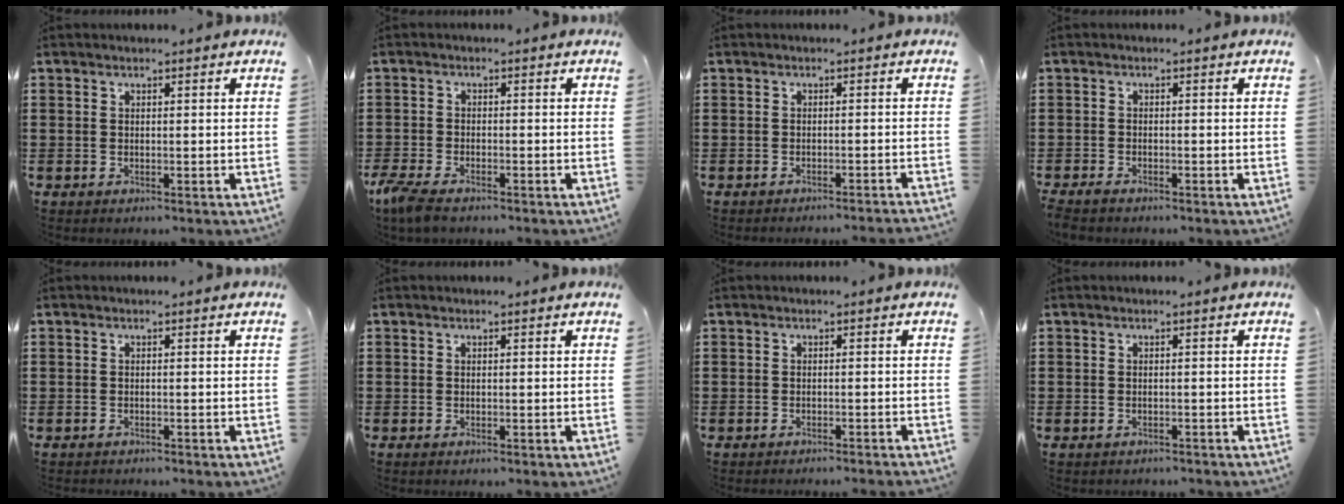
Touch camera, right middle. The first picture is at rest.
{"total": 3.3, "force": [-2.7, 0.8, 1.6], "torque": [-0.057, -0.009, -0.061]}
{"total": 1.2, "force": [-1.1, -0.6, 0.3], "torque": [-0.003, 0.002, -0.021]}
{"total": 1.2, "force": [-1.1, 0.3, 0.3], "torque": [-0.018, -0.003, -0.024]}
{"total": 0.5, "force": [-0.5, -0.2, -0.1], "torque": [0.001, -0.001, -0.010]}
{"total": 0.0}
{"total": 0.9, "force": [-0.8, -0.4, 0.1], "torque": [-0.003, 0.000, -0.015]}
{"total": 0.5, "force": [-0.5, -0.1, 0.0], "torque": [-0.001, -0.001, -0.011]}